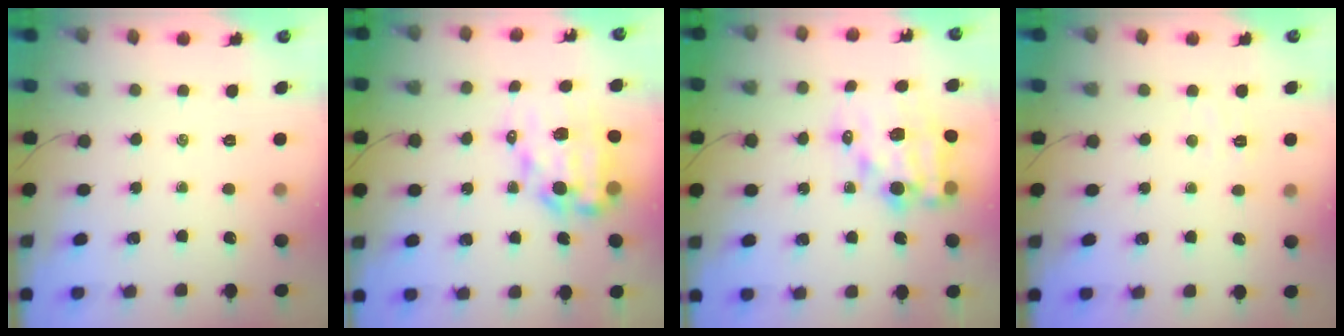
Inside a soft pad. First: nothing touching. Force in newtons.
{"total": 12.6, "press": 12.2, "slide": 3.3}
{"total": 13.3, "press": 12.9, "slide": 3.2}
{"total": 2.5, "press": 2.4, "slide": 0.8}